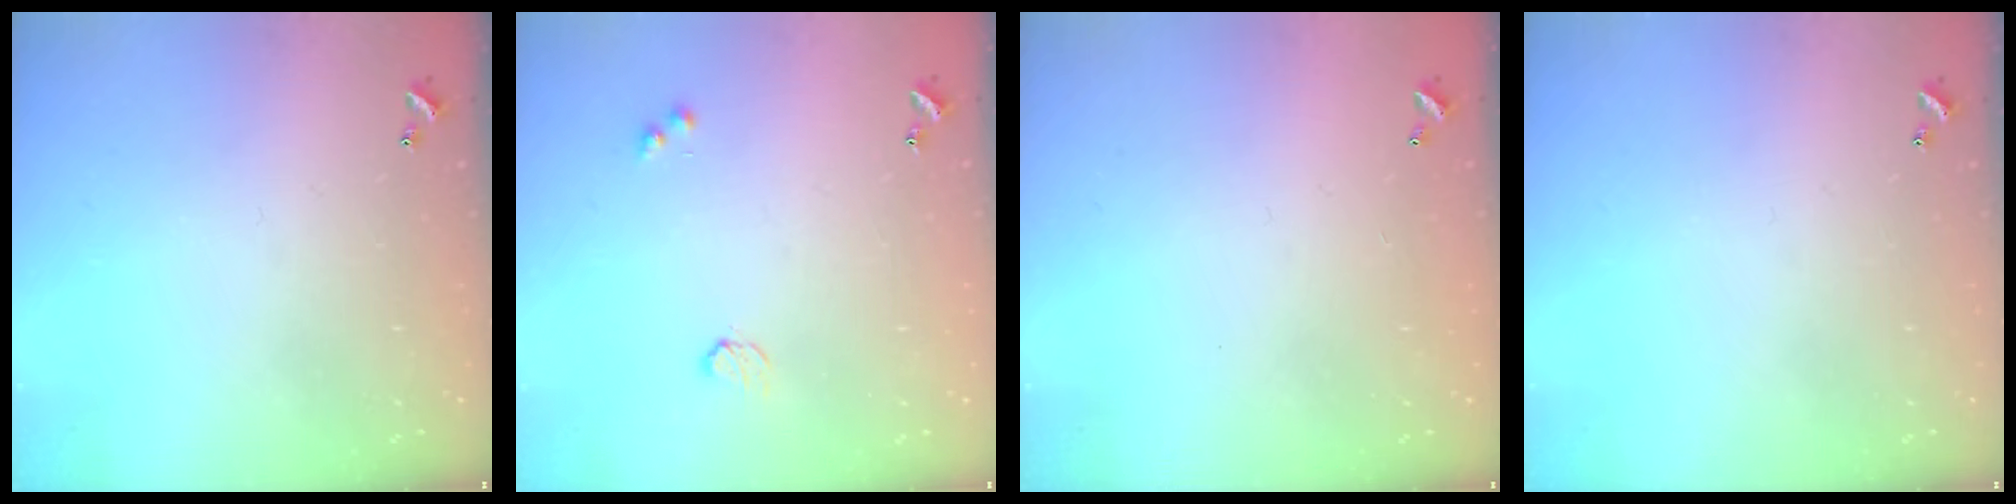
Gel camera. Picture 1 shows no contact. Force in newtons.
{"total": 2.9, "press": 2.9, "slide": 0.5}
{"total": 2.9, "press": 2.9, "slide": 0.1}
{"total": 0.0}